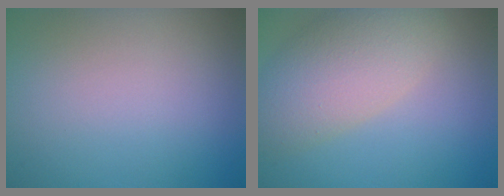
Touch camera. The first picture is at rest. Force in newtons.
{"total": 6.5, "press": 6.5, "slide": 0.4}